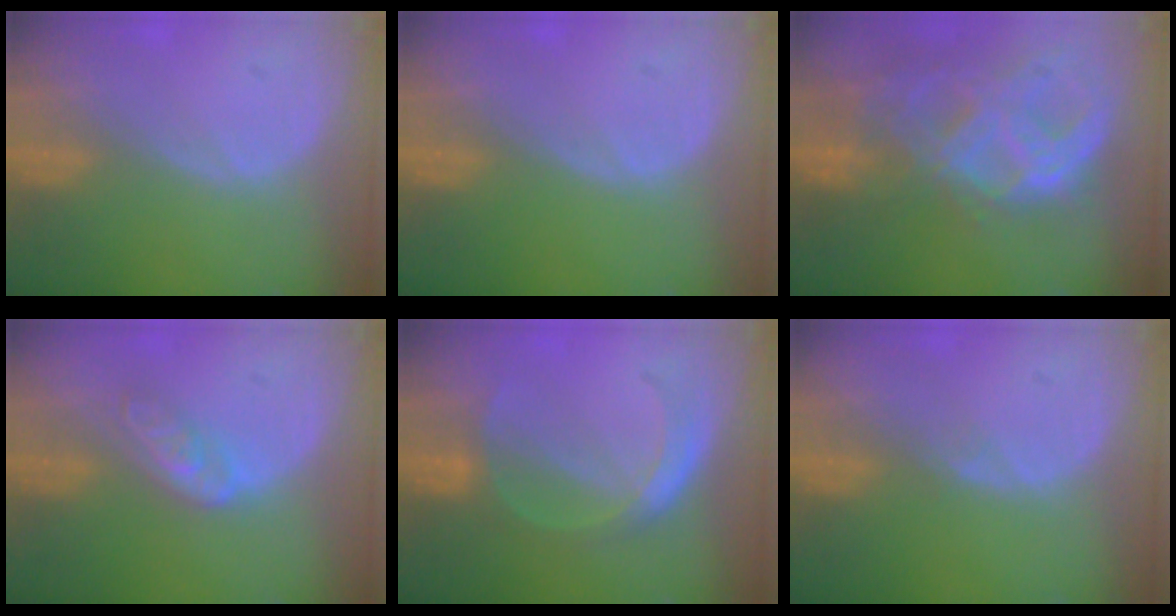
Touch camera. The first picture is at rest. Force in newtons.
{"total": 0.0}
{"total": 11.3, "press": 9.6, "slide": 6.0}
{"total": 4.6, "press": 3.9, "slide": 2.5}
{"total": 5.0, "press": 4.7, "slide": 1.8}
{"total": 0.7, "press": 0.7, "slide": 0.1}